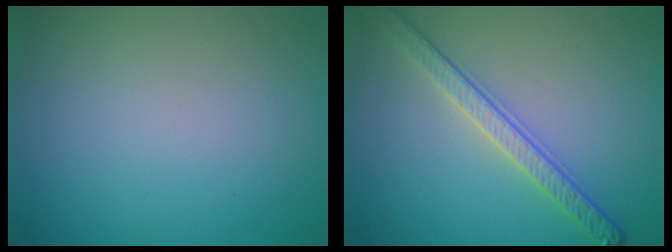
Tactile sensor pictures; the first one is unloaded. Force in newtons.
{"total": 3.2, "press": 3.0, "slide": 1.0}